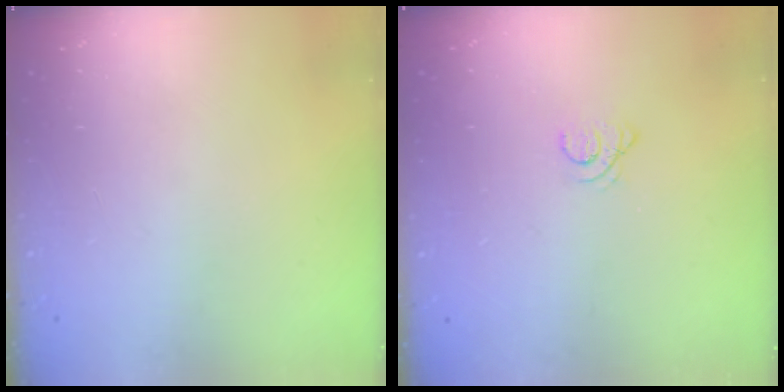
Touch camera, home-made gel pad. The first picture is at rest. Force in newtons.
{"total": 1.8, "press": 1.8, "slide": 0.2}